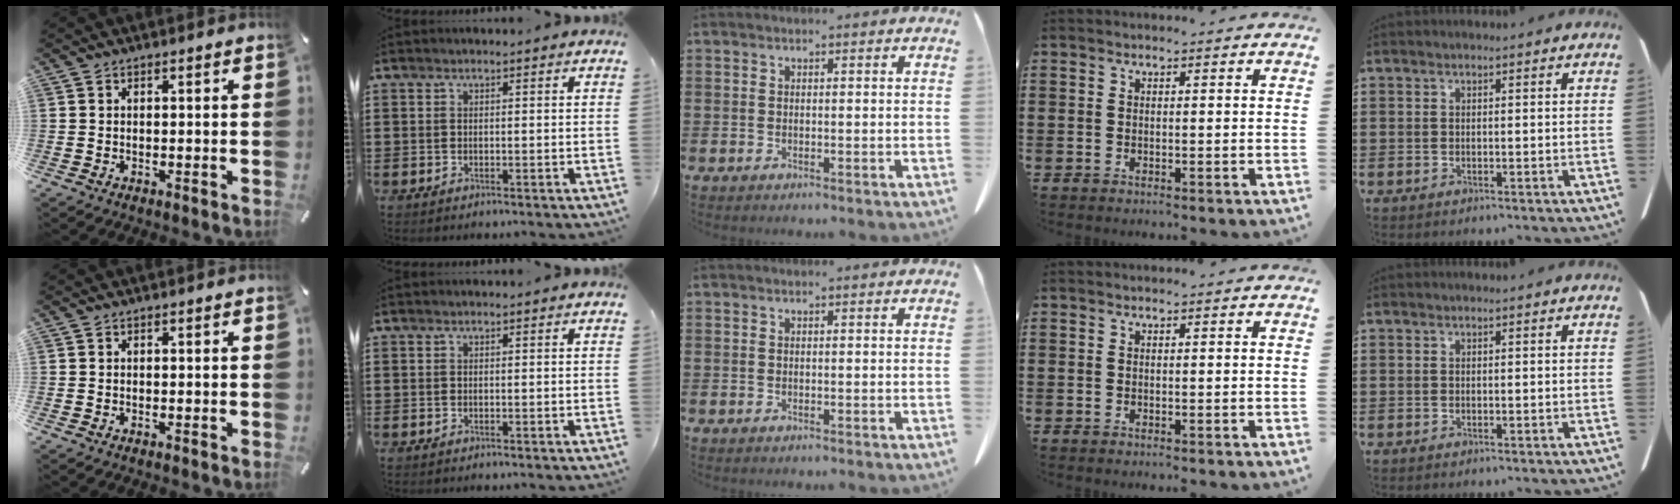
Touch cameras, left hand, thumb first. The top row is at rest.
{}